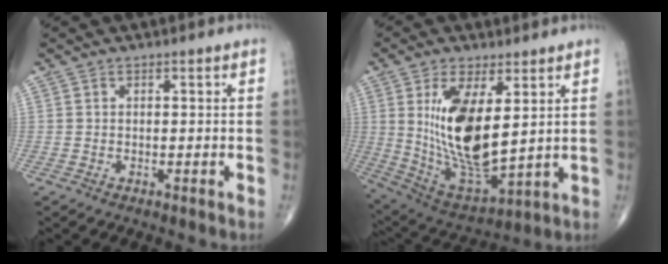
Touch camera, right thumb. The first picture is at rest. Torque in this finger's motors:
{"motor_torque": [2.22, 2.80, 1.76, 0.34, 0.22]}